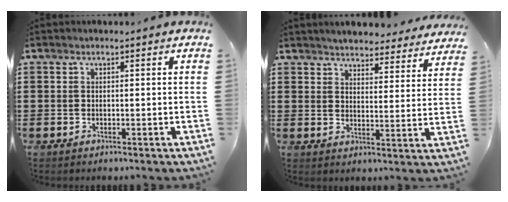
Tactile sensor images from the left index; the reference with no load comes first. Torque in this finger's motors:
{"motor_torque": [2.14, 0.00, 0.48, 0.10]}